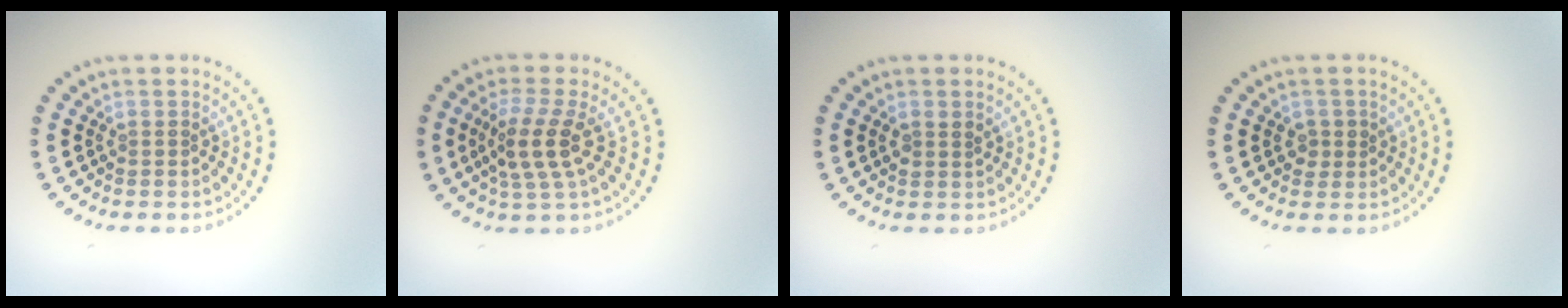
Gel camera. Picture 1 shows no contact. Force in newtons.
{"total": 3.7, "press": 3.1, "slide": 1.9}
{"total": 1.2, "press": 1.1, "slide": 0.4}
{"total": 1.3, "press": 1.2, "slide": 0.4}